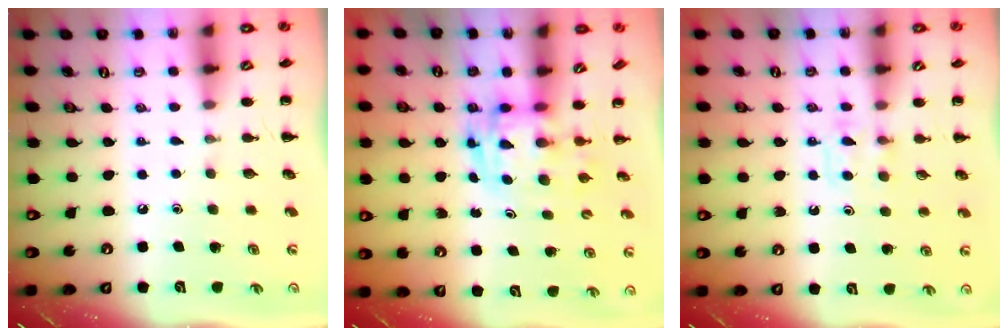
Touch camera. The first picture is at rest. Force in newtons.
{"total": 2.8, "press": 2.7, "slide": 0.5}
{"total": 4.5, "press": 4.2, "slide": 1.7}